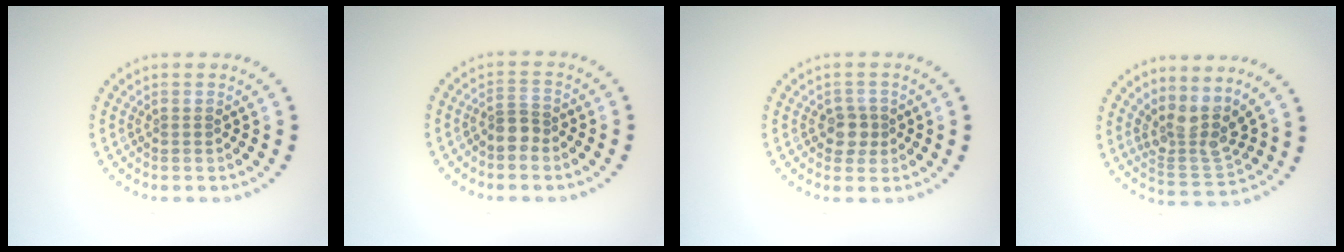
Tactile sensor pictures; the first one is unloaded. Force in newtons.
{"total": 1.9, "press": 1.6, "slide": 1.0}
{"total": 1.9, "press": 1.6, "slide": 0.9}
{"total": 3.7, "press": 2.8, "slide": 2.4}